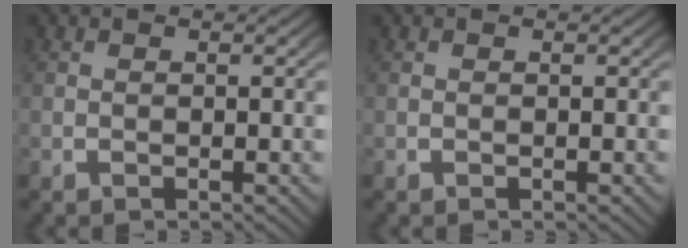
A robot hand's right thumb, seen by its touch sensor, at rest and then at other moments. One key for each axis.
{"total": 0.0}